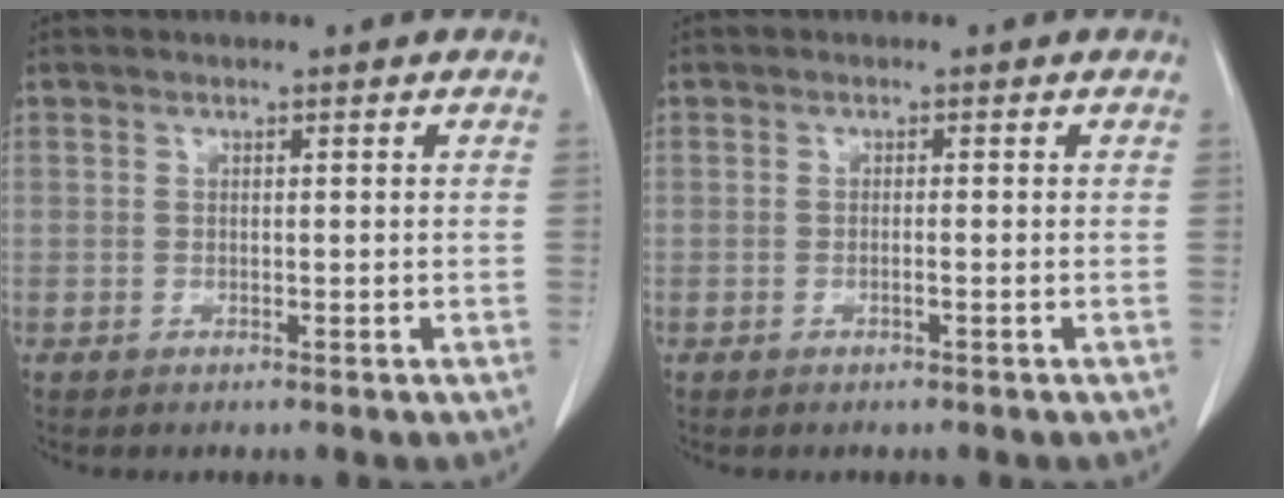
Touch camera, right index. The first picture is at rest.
{"total": 0.7, "force": [-0.3, -0.1, 0.7], "torque": [-0.014, 0.000, -0.004]}